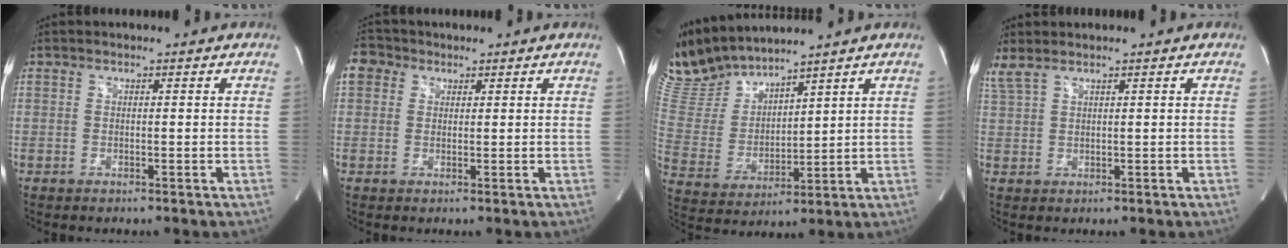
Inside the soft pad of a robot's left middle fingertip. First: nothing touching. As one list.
[{"total": 3.8, "force": [1.7, 3.2, 1.1], "torque": [-0.027, 0.018, 0.031]}, {"total": 12.0, "force": [11.5, 1.3, 3.4], "torque": [-0.088, 0.002, 0.249]}, {"total": 2.6, "force": [2.3, 0.1, 1.2], "torque": [-0.042, 0.016, 0.059]}]